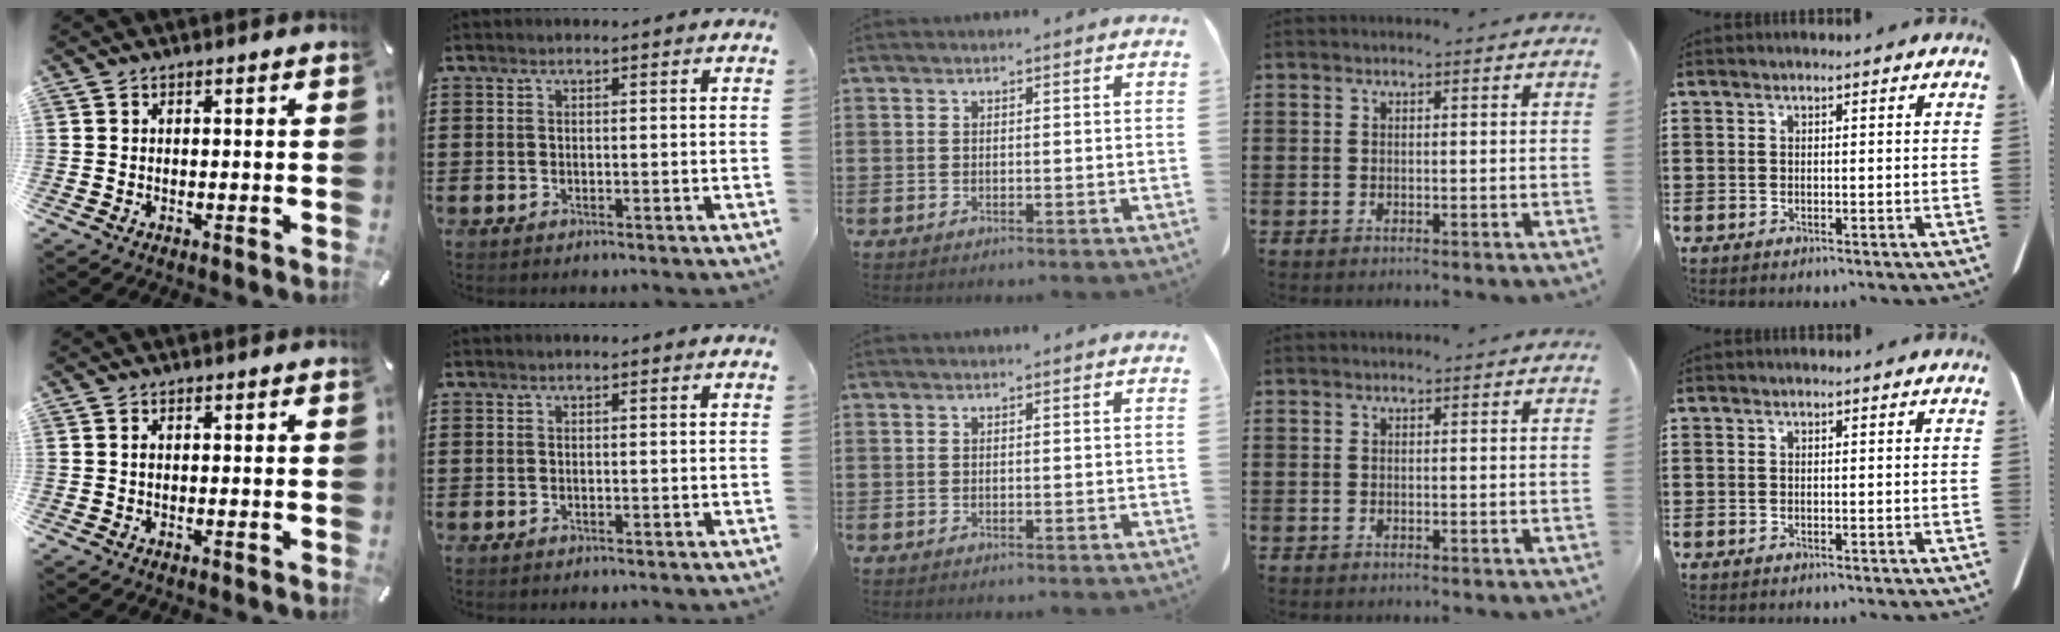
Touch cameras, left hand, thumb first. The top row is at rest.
{"thumb": {"total": 0.7, "force": [0.0, 0.3, 0.6], "torque": [-0.012, 0.001, -0.002]}}